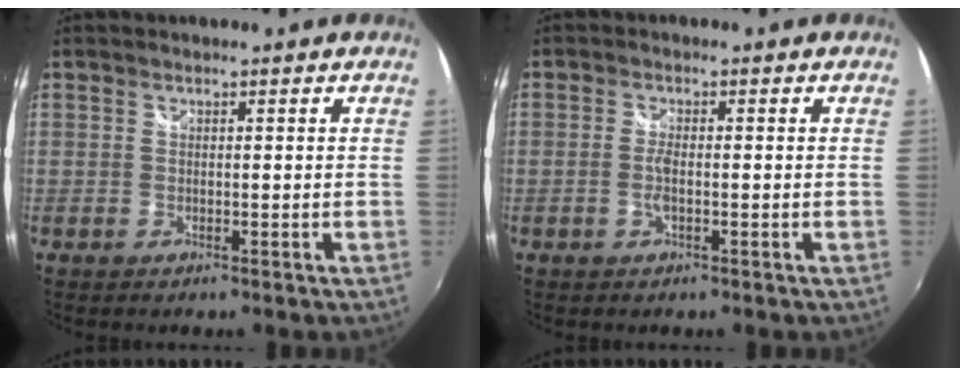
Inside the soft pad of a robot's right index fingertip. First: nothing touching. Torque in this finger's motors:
{"motor_torque": [0.11, 0.02, 0.23, 0.06]}